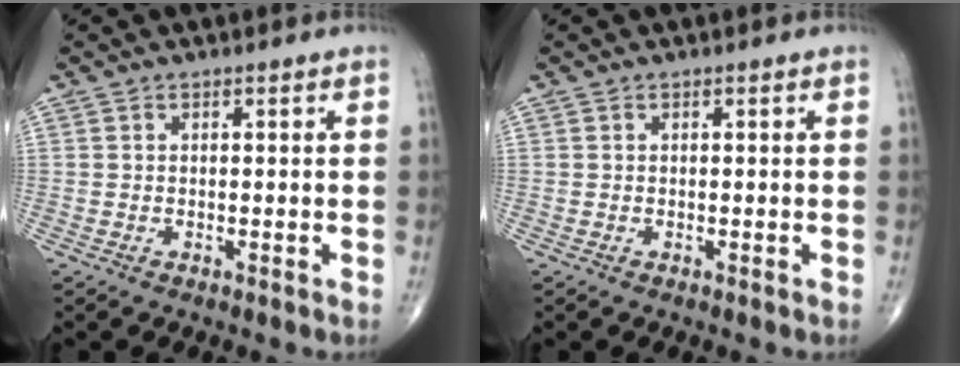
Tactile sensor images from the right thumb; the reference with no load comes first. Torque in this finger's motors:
{"motor_torque": [0.00, 0.00, 0.00, 0.00, 0.00]}